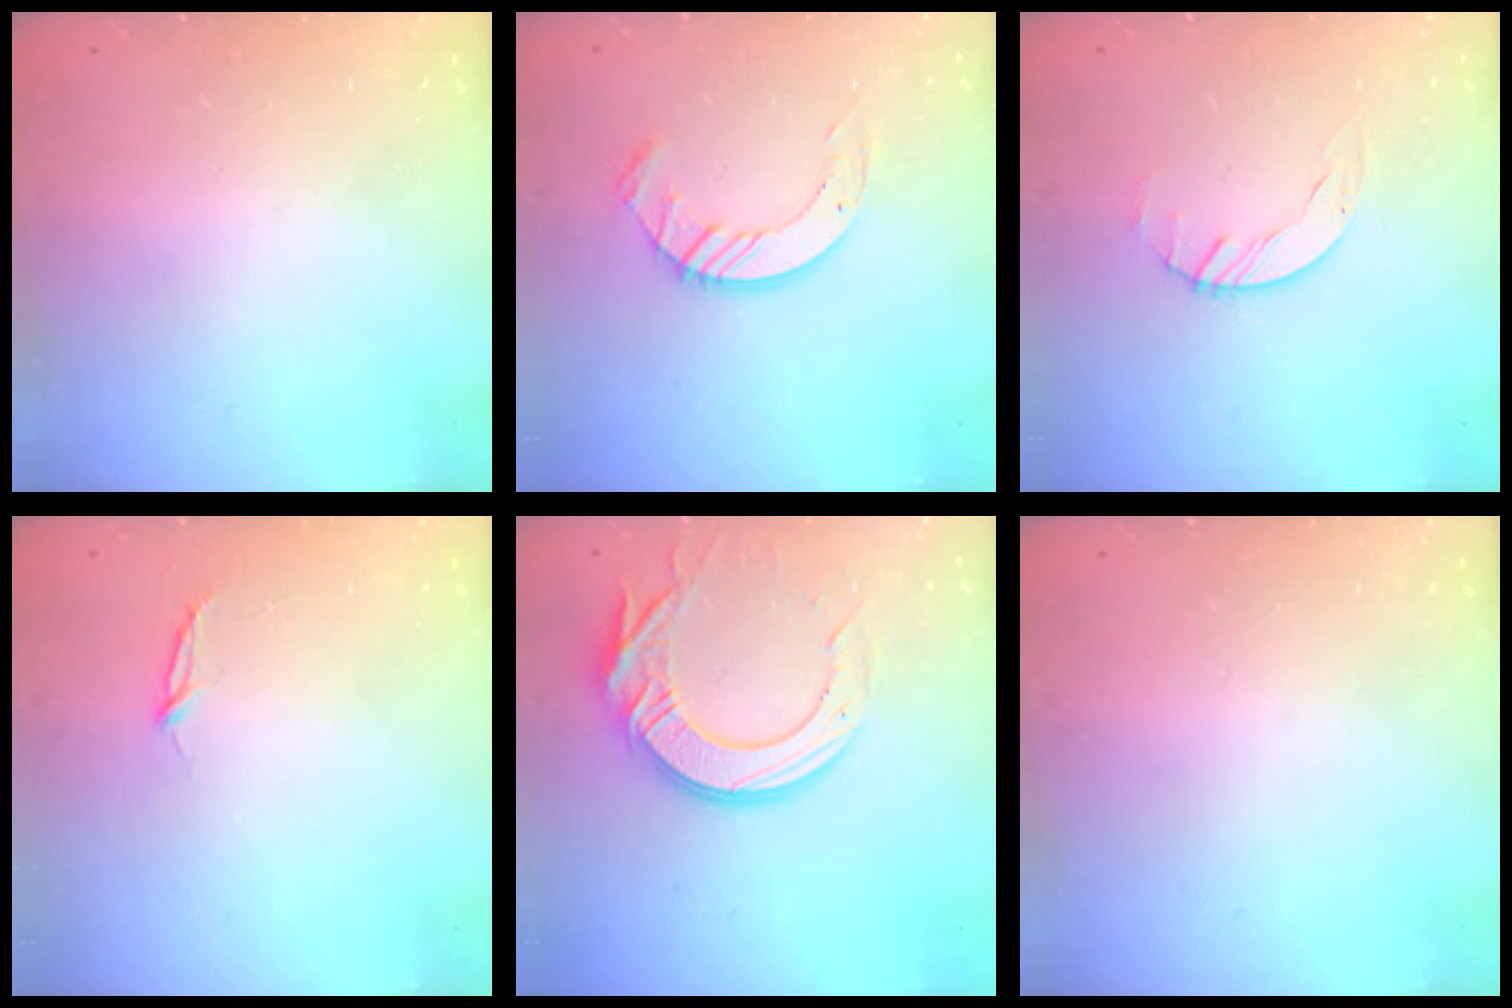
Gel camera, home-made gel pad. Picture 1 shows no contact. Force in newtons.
{"total": 8.8, "press": 8.8, "slide": 0.9}
{"total": 1.5, "press": 1.5, "slide": 0.2}
{"total": 2.8, "press": 2.8, "slide": 0.3}
{"total": 15.8, "press": 15.7, "slide": 1.7}
{"total": 0.0}